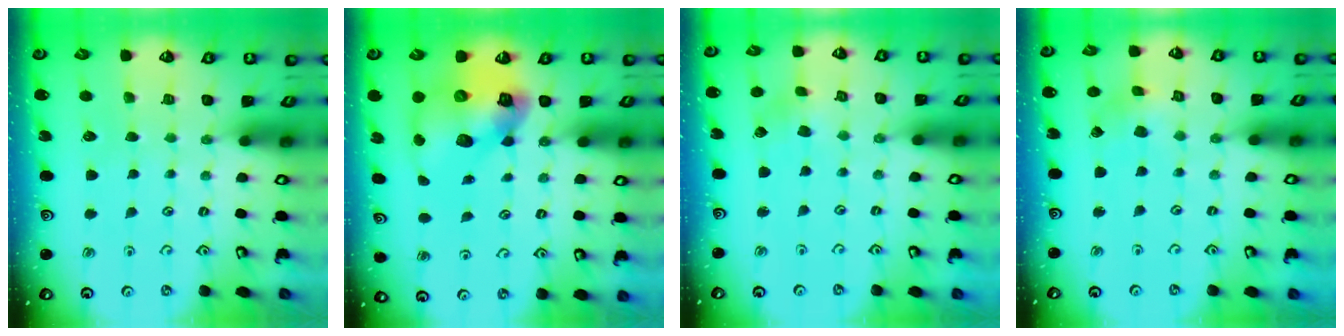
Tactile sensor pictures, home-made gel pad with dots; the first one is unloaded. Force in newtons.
{"total": 15.9, "press": 15.8, "slide": 1.9}
{"total": 2.0, "press": 1.9, "slide": 0.3}
{"total": 2.3, "press": 2.2, "slide": 0.4}